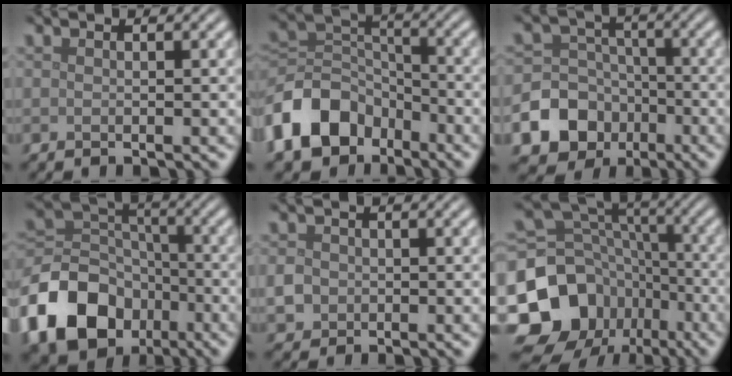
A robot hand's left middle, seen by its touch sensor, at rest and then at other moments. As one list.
[{"total": 9.0, "force": [-5.1, 6.2, 4.2], "torque": [-0.078, -0.003, -0.112]}, {"total": 10.9, "force": [-5.0, 9.4, 2.5], "torque": [-0.045, -0.032, -0.105]}, {"total": 12.1, "force": [-5.9, 8.7, 5.9], "torque": [-0.136, -0.005, -0.122]}, {"total": 1.9, "force": [-0.4, 1.8, 0.7], "torque": [-0.013, -0.003, -0.008]}, {"total": 15.5, "force": [-7.6, 12.2, 5.7], "torque": [-0.154, 0.004, -0.131]}]